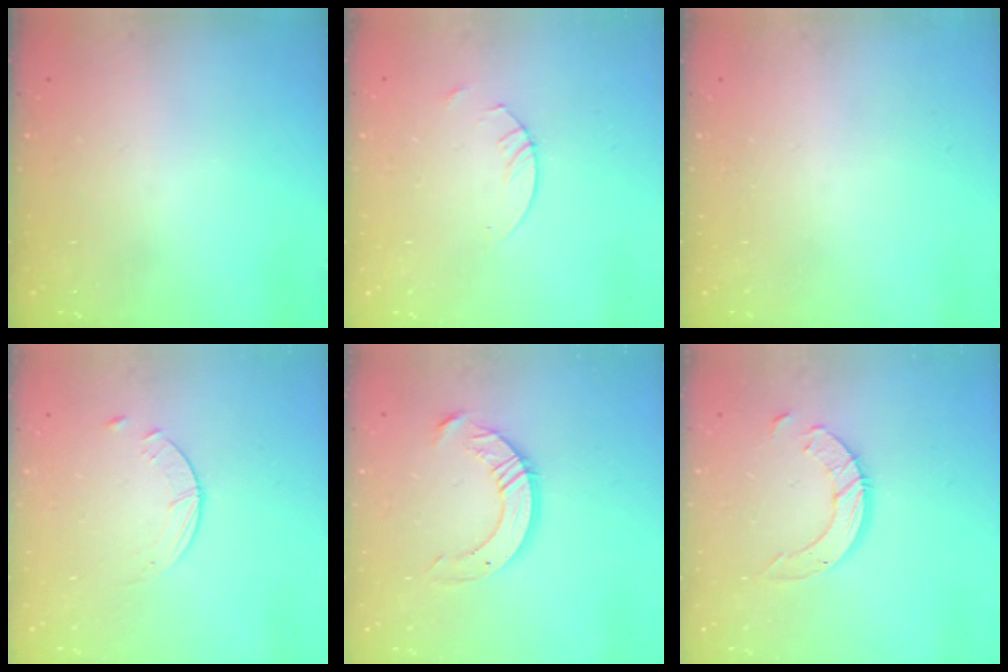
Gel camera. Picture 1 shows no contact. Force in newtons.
{"total": 2.4, "press": 2.4, "slide": 0.1}
{"total": 0.0}
{"total": 2.6, "press": 2.5, "slide": 0.3}
{"total": 10.5, "press": 10.4, "slide": 0.9}
{"total": 9.7, "press": 9.6, "slide": 0.8}